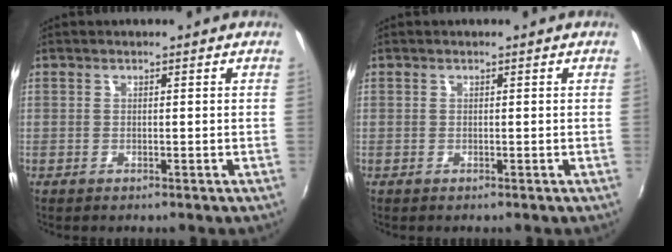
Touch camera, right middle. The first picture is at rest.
{"total": 0.0}